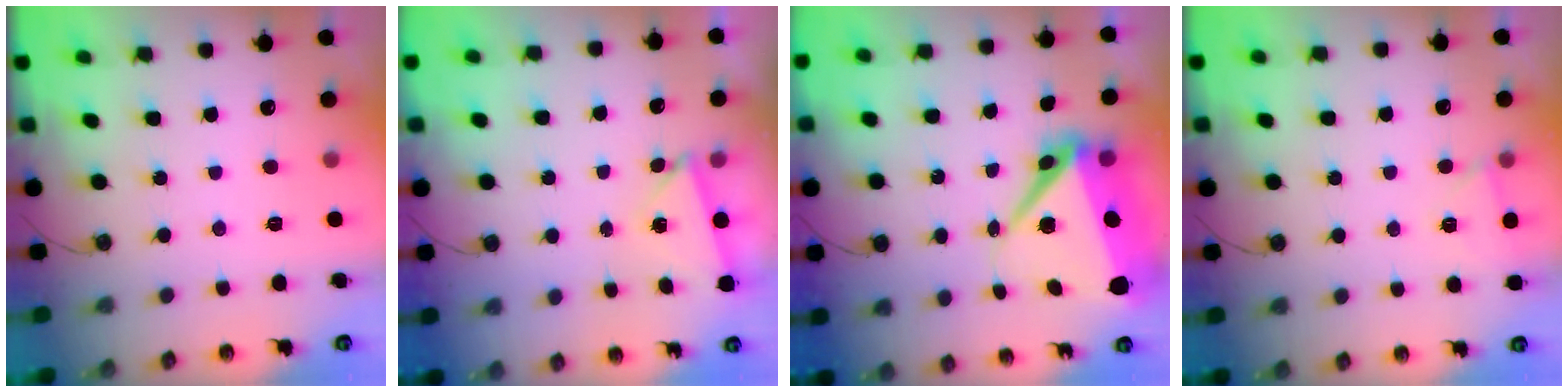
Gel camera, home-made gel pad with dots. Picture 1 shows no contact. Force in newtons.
{"total": 2.5, "press": 1.9, "slide": 1.6}
{"total": 13.1, "press": 13.0, "slide": 1.5}
{"total": 4.0, "press": 4.0, "slide": 0.4}